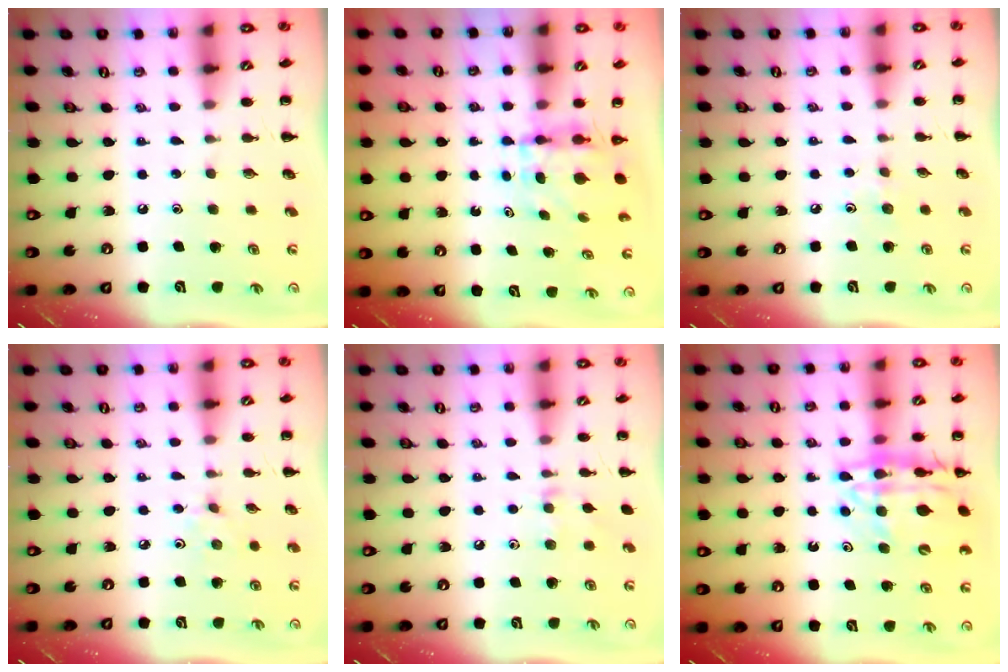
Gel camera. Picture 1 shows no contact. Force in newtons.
{"total": 3.9, "press": 3.8, "slide": 0.3}
{"total": 5.4, "press": 5.1, "slide": 1.9}
{"total": 2.4, "press": 2.3, "slide": 0.8}
{"total": 6.8, "press": 6.5, "slide": 2.0}
{"total": 17.7, "press": 17.4, "slide": 3.3}